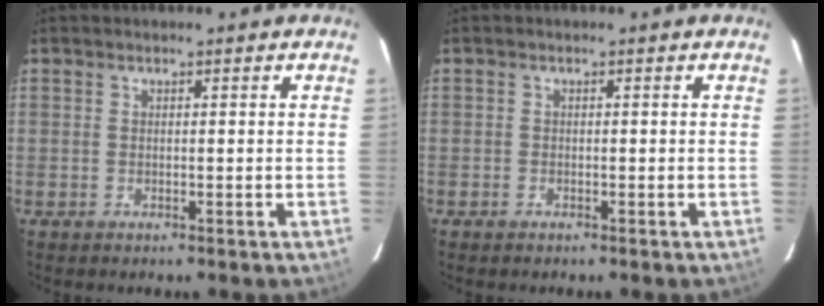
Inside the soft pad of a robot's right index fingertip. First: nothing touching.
{"total": 0.7, "force": [-0.6, 0.4, 0.0], "torque": [-0.002, 0.001, -0.011]}